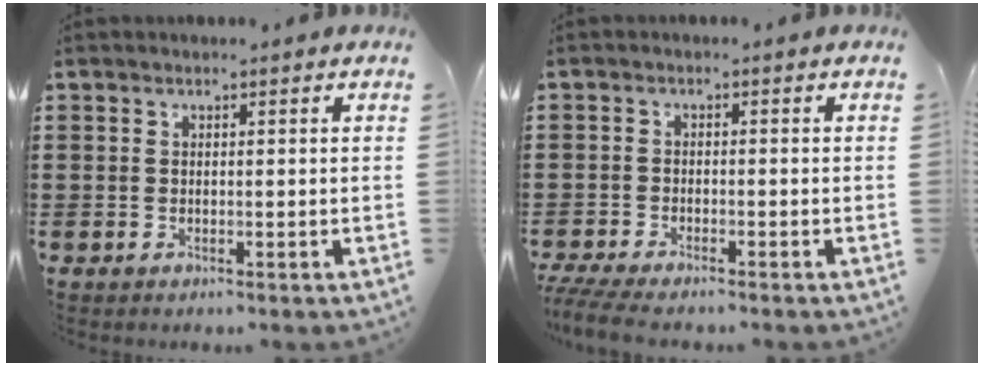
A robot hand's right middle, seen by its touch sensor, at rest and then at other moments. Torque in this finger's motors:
{"motor_torque": [1.18, -0.07, 0.41, 0.20]}